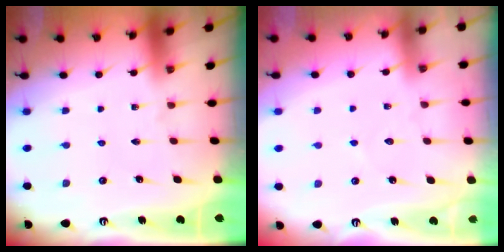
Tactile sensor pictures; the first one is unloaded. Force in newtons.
{"total": 2.5, "press": 2.5, "slide": 0.3}